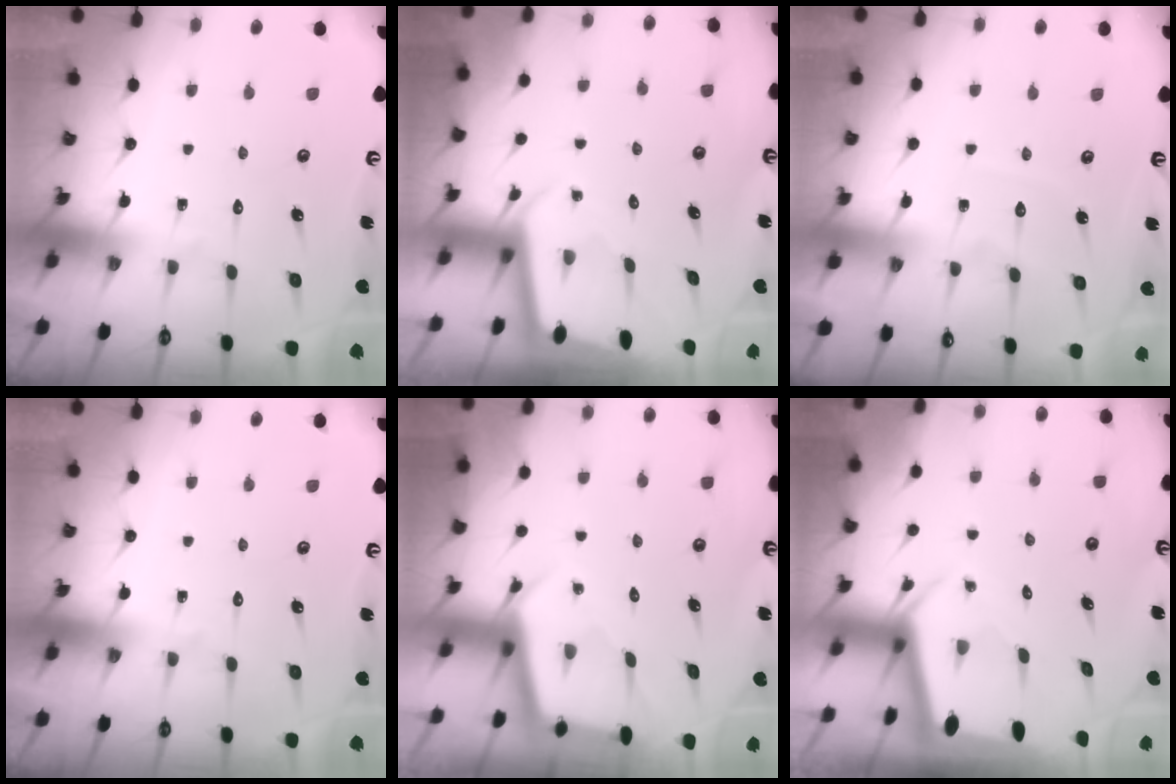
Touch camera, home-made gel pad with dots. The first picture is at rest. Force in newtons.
{"total": 1.9, "press": 1.9, "slide": 0.1}
{"total": 3.9, "press": 3.9, "slide": 0.1}
{"total": 0.0}
{"total": 2.5, "press": 2.5, "slide": 0.1}
{"total": 3.1, "press": 3.1, "slide": 0.1}